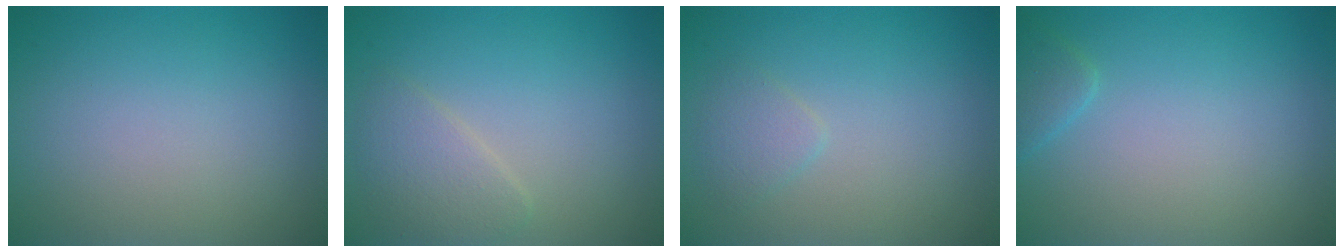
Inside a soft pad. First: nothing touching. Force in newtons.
{"total": 2.4, "press": 2.4, "slide": 0.1}
{"total": 1.3, "press": 1.3, "slide": 0.1}
{"total": 1.4, "press": 1.4, "slide": 0.1}